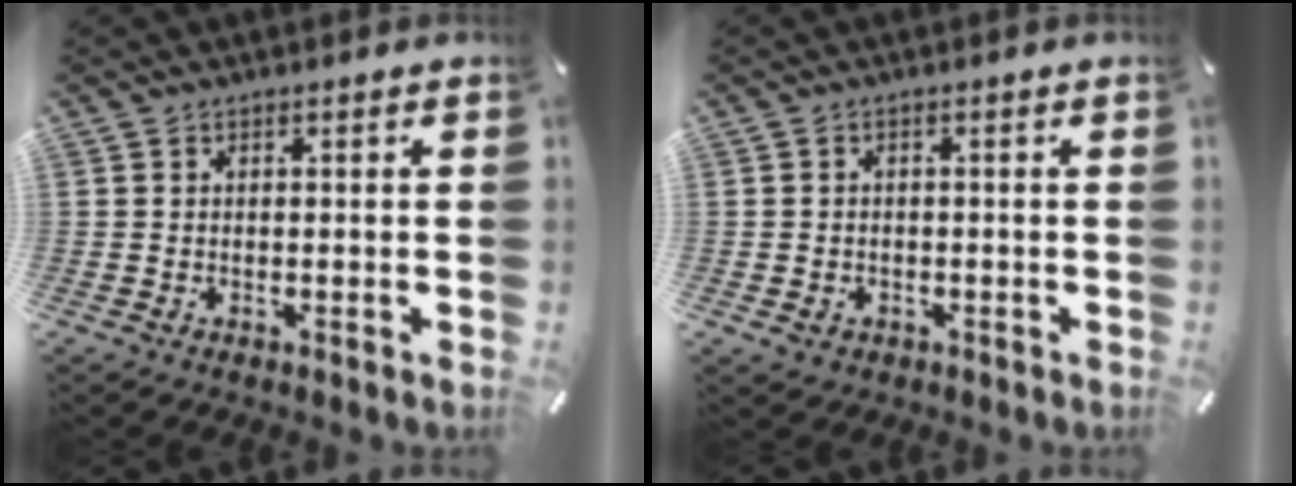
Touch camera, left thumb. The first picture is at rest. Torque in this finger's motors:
{"motor_torque": [-0.07, -0.20, -0.11, -0.16, -0.01]}